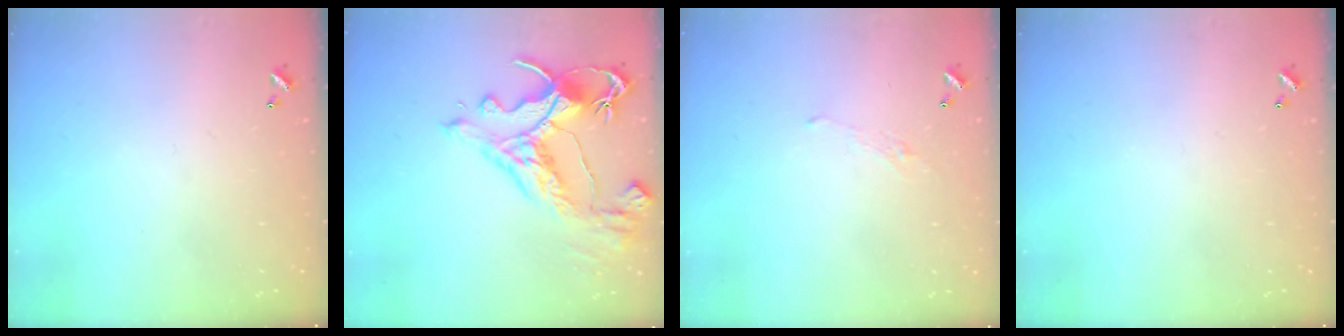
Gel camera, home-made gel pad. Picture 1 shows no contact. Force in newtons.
{"total": 6.9, "press": 6.7, "slide": 1.7}
{"total": 1.6, "press": 1.5, "slide": 0.7}
{"total": 0.0}